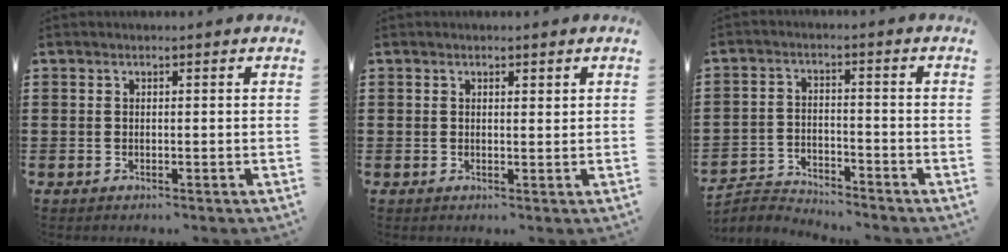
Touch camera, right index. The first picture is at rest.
{"total": 0.7, "force": [0.5, 0.3, 0.3], "torque": [-0.006, 0.004, 0.009]}
{"total": 3.1, "force": [-3.0, 0.6, 0.1], "torque": [-0.017, 0.004, -0.068]}